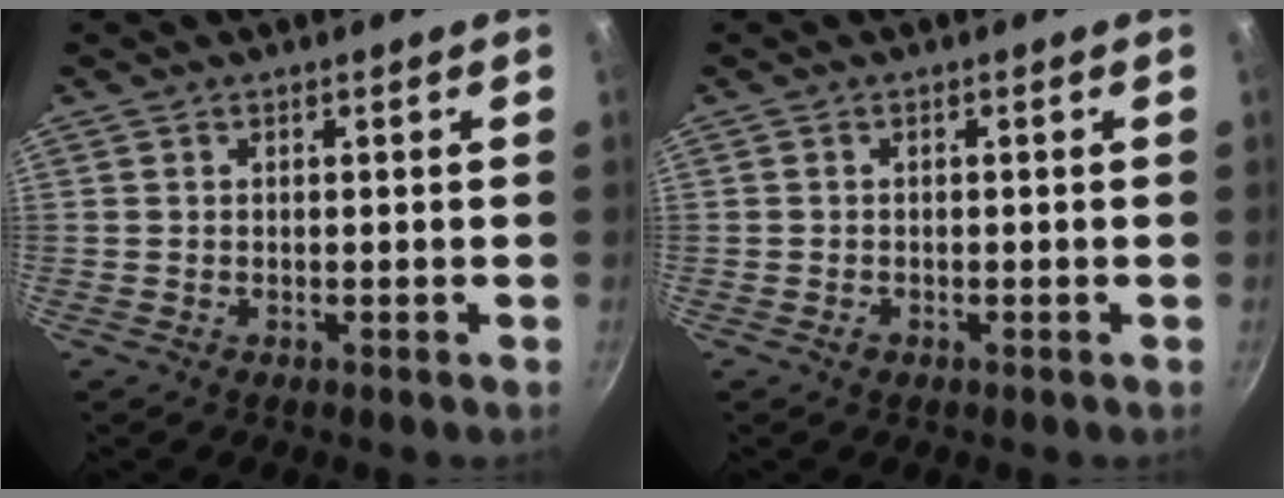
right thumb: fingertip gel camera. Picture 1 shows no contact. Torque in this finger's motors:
{"motor_torque": [-0.31, 0.13, -0.23, 0.12, -0.02]}